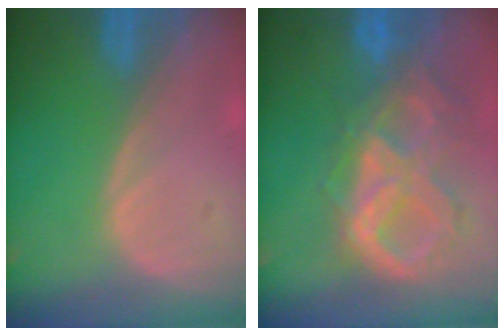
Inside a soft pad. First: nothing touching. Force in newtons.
{"total": 10.5, "press": 8.8, "slide": 5.7}